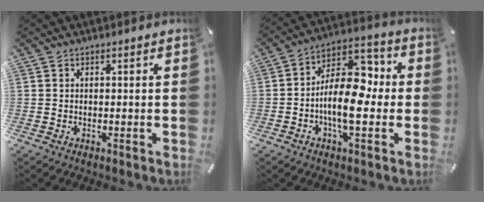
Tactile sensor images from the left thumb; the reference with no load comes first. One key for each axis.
{"total": 13.5, "fx": -2.6, "fy": 7.4, "fz": 11.0, "tx": -0.182, "ty": 0.004, "tz": -0.046}